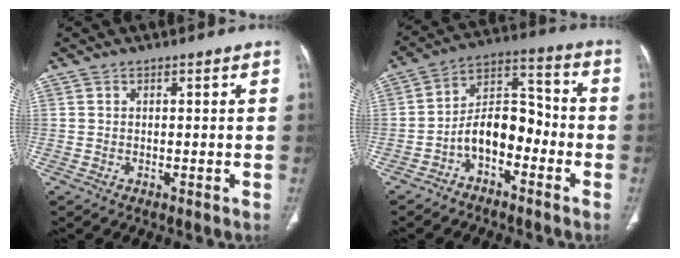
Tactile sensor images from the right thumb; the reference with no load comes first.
{"total": 10.3, "force": [-4.1, 6.3, 7.0], "torque": [-0.095, 0.064, -0.080]}